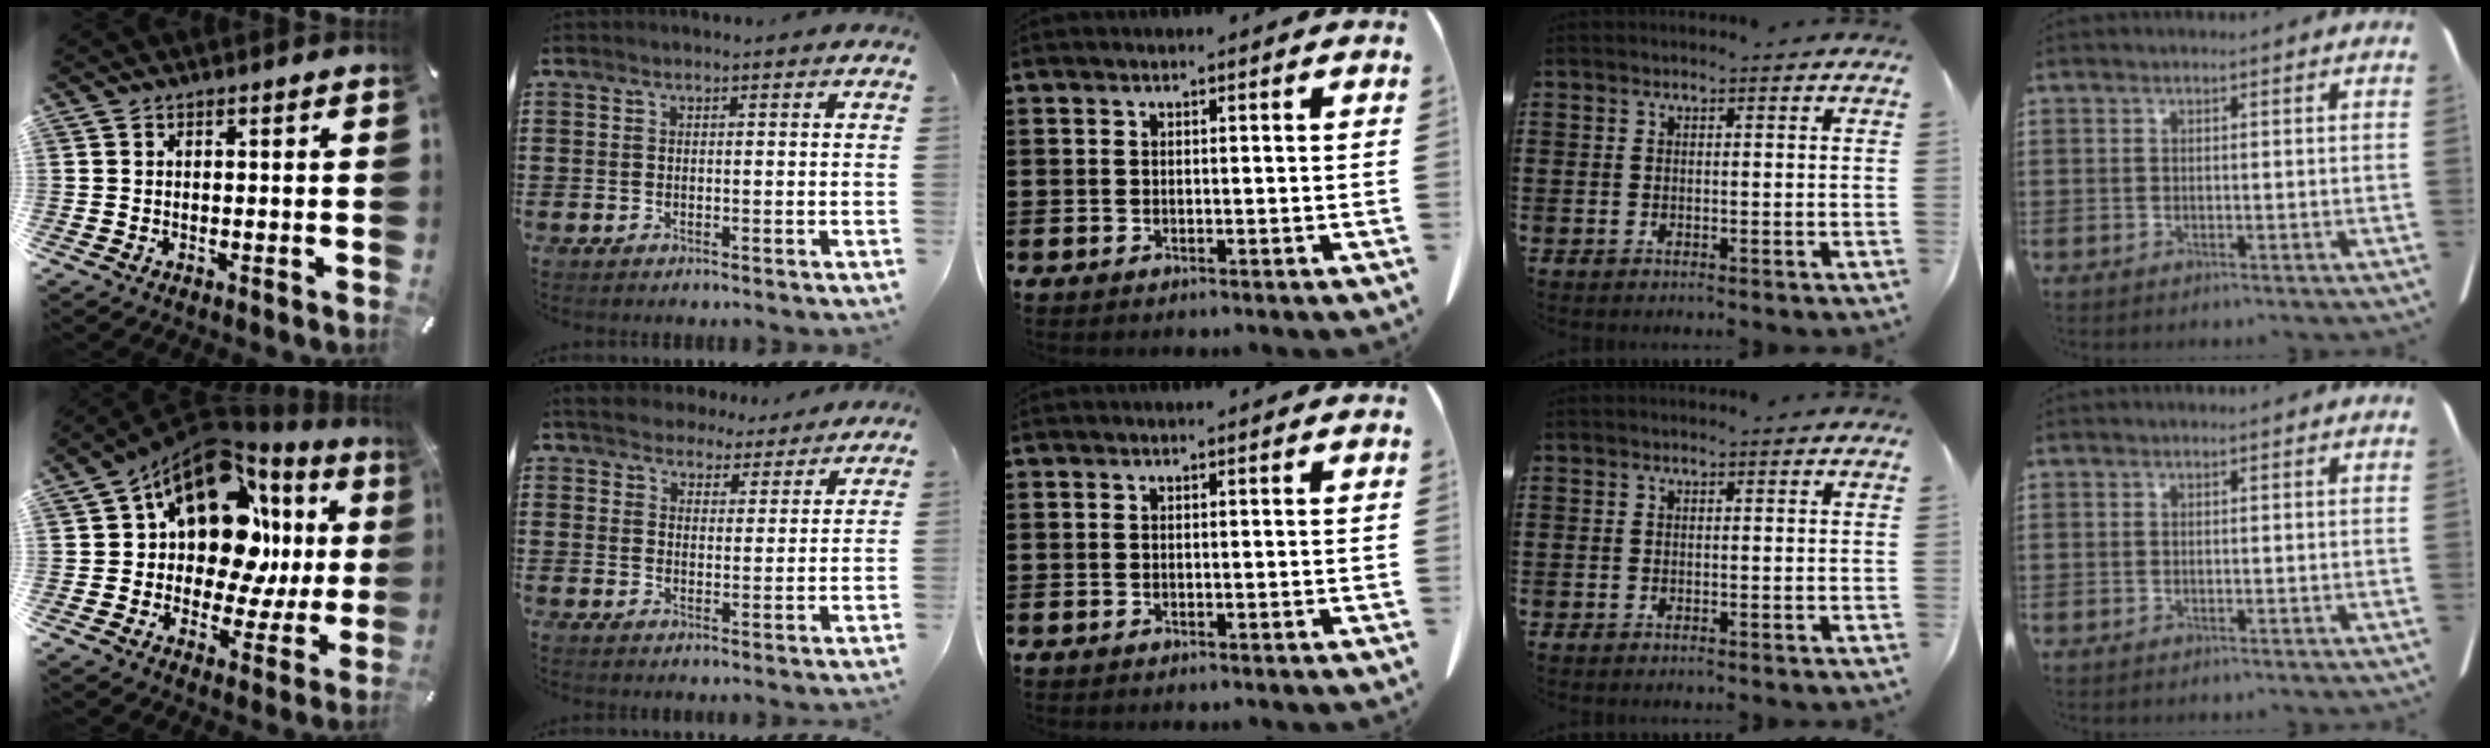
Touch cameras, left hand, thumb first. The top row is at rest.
{"thumb": {"total": 17.3, "force": [7.5, 10.6, 11.4], "torque": [-0.176, -0.069, 0.127]}, "index": {"total": 4.6, "force": [4.4, 1.4, 0.4], "torque": [-0.028, -0.015, 0.080]}}